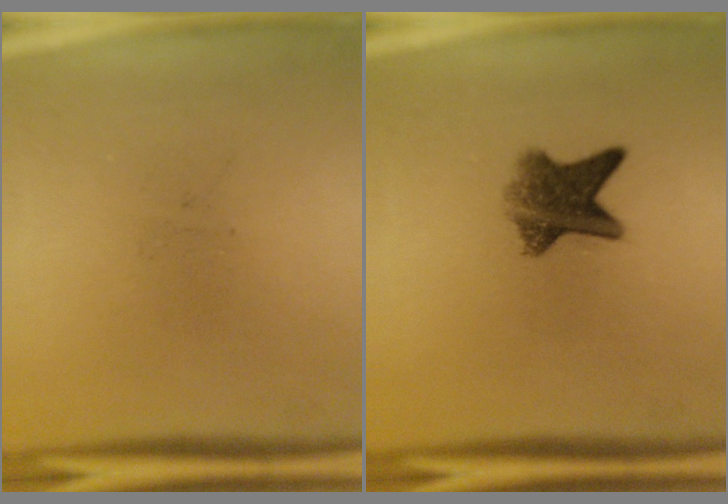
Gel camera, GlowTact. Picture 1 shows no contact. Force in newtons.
{"total": 6.5}